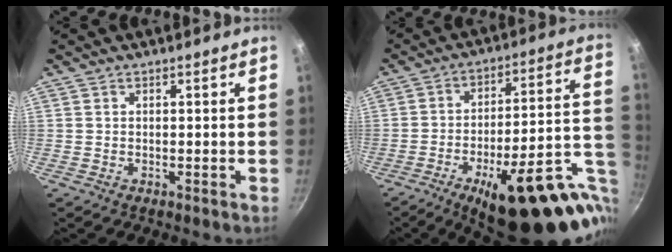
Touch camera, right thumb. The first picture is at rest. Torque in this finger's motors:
{"motor_torque": [3.08, 1.97, 1.80, -0.97, 0.39]}